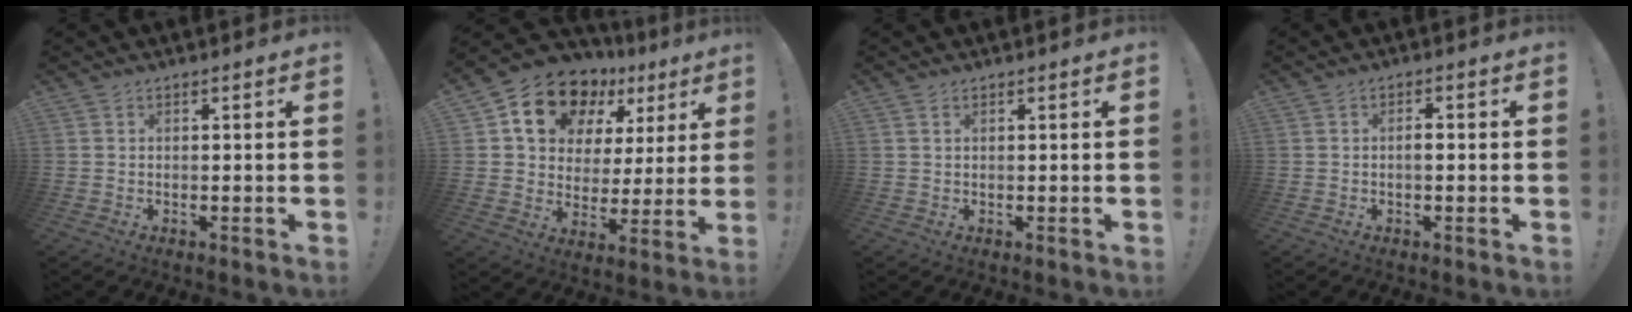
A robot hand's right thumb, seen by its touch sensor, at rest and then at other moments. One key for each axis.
{"total": 16.2, "fx": 9.6, "fy": 10.2, "fz": 8.1, "tx": -0.132, "ty": -0.054, "tz": 0.174}
{"total": 0.8, "fx": 0.4, "fy": 0.3, "fz": 0.6, "tx": -0.011, "ty": 0.001, "tz": 0.006}
{"total": 2.2, "fx": -0.7, "fy": 0.8, "fz": 1.9, "tx": -0.035, "ty": 0.008, "tz": -0.014}